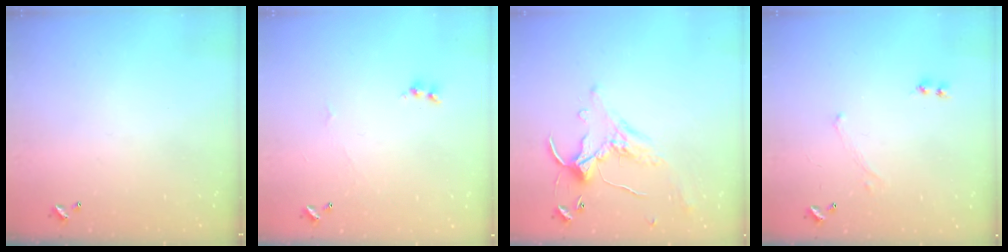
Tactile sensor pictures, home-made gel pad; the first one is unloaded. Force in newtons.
{"total": 1.6, "press": 1.5, "slide": 0.4}
{"total": 1.1, "press": 0.3, "slide": 1.0}
{"total": 0.7, "press": 0.6, "slide": 0.2}